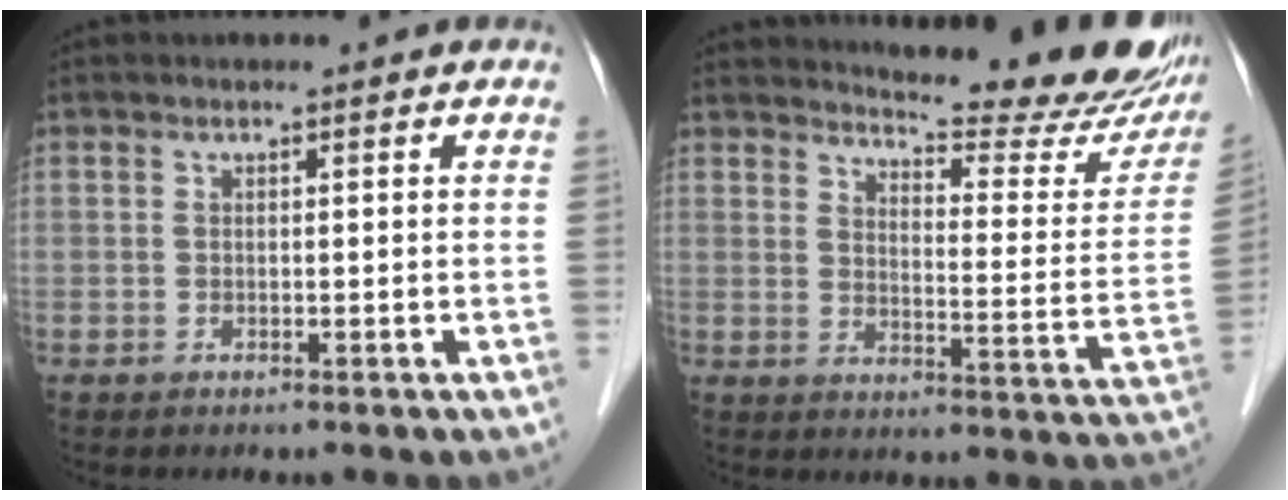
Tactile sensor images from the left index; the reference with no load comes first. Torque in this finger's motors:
{"motor_torque": [0.45, -0.31, 0.43, 0.07]}